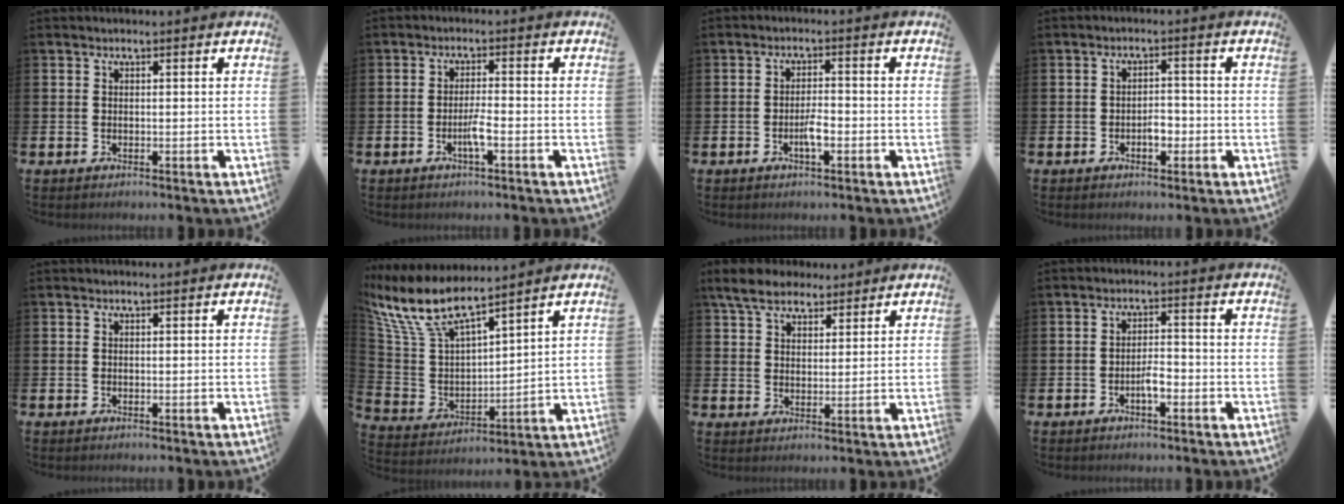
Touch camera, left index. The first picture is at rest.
{"total": 2.3, "force": [-1.2, 0.1, 1.9], "torque": [-0.037, 0.002, -0.022]}
{"total": 2.7, "force": [-1.3, 0.8, 2.3], "torque": [-0.036, 0.002, -0.025]}
{"total": 2.3, "force": [-1.2, 1.2, 1.6], "torque": [-0.025, 0.002, -0.025]}
{"total": 0.0}
{"total": 10.0, "force": [8.5, 2.8, 4.6], "torque": [-0.128, -0.048, 0.149]}
{"total": 6.0, "force": [5.2, 2.6, 1.6], "torque": [-0.035, -0.014, 0.093]}
{"total": 2.6, "force": [-1.4, 0.8, 2.1], "torque": [-0.040, 0.006, -0.027]}